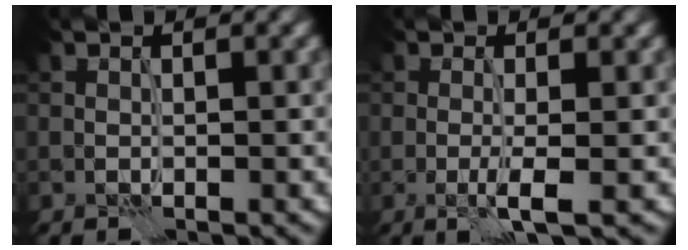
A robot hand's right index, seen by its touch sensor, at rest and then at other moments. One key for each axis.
{"total": 2.1, "fx": -0.6, "fy": 0.1, "fz": 2.0, "tx": -0.040, "ty": -0.005, "tz": -0.013}